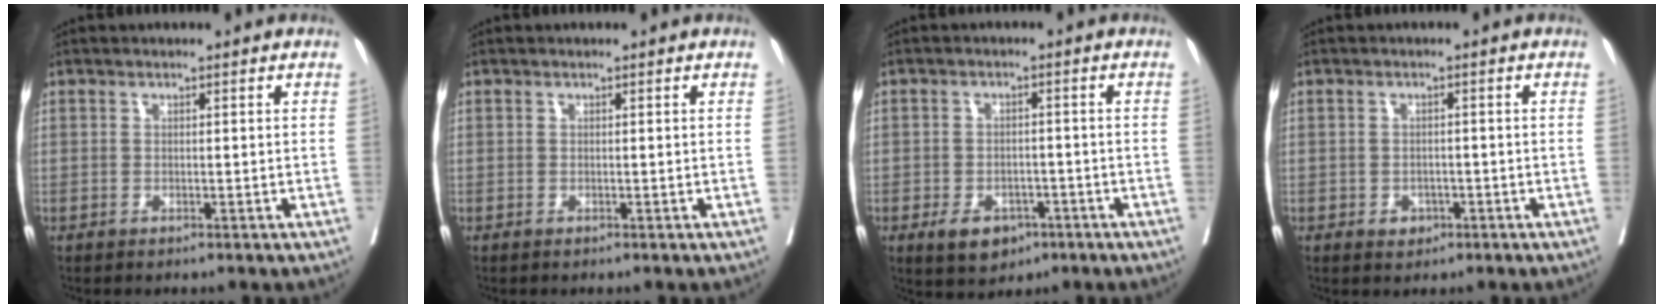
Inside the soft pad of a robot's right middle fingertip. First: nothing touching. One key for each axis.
{"total": 0.0}
{"total": 5.8, "fx": -3.1, "fy": 3.8, "fz": 3.0, "tx": -0.045, "ty": 0.002, "tz": -0.039}
{"total": 2.0, "fx": -0.9, "fy": 1.6, "fz": 0.8, "tx": -0.009, "ty": 0.004, "tz": -0.007}